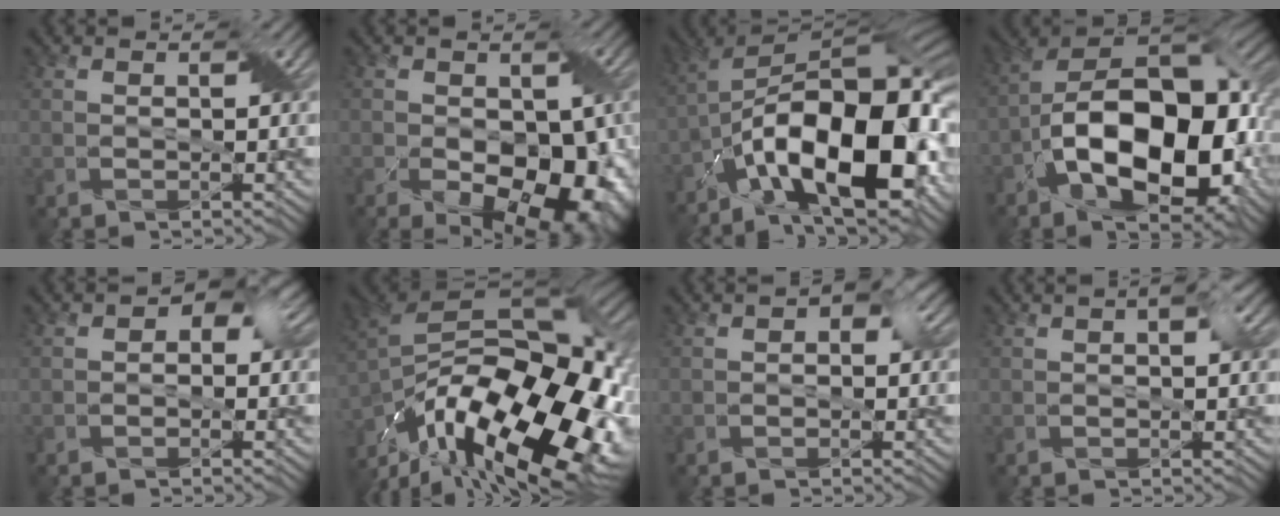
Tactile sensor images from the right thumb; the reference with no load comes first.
{"total": 14.3, "force": [-4.6, 8.7, 10.4], "torque": [-0.137, -0.030, -0.048]}
{"total": 20.6, "force": [-7.7, 8.9, 16.9], "torque": [-0.280, -0.002, -0.130]}
{"total": 18.7, "force": [-4.5, 10.0, 15.1], "torque": [-0.259, -0.008, -0.090]}
{"total": 3.1, "force": [0.0, 2.3, 2.1], "torque": [-0.025, -0.002, -0.006]}
{"total": 20.1, "force": [-10.3, 8.3, 15.1], "torque": [-0.292, -0.024, -0.158]}
{"total": 2.4, "force": [0.3, 1.5, 1.8], "torque": [-0.025, 0.001, -0.003]}
{"total": 2.3, "force": [0.7, 0.9, 2.0], "torque": [-0.033, 0.007, 0.007]}